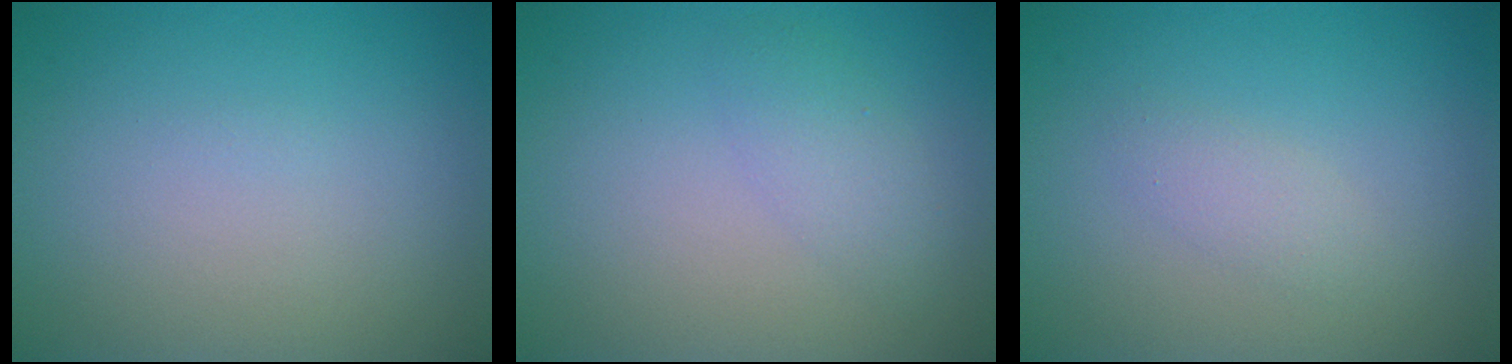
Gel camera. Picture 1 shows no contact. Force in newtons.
{"total": 1.9, "press": 1.9, "slide": 0.1}
{"total": 1.4, "press": 1.4, "slide": 0.0}